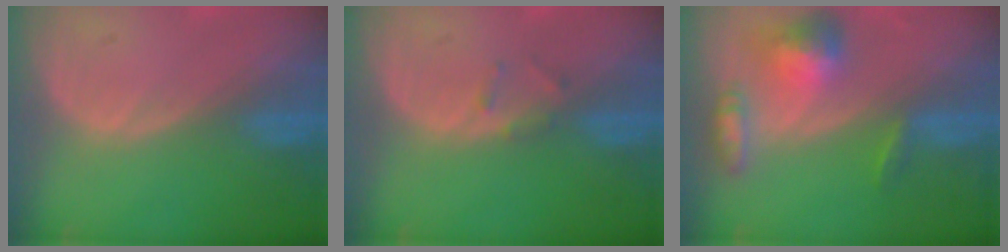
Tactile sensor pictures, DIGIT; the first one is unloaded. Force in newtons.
{"total": 1.3, "press": 1.3, "slide": 0.4}
{"total": 6.7, "press": 6.3, "slide": 2.5}